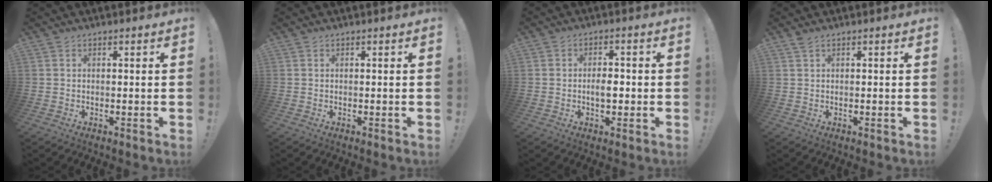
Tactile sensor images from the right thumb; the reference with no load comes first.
{"total": 0.0}
{"total": 4.2, "force": [-1.0, 2.6, 3.1], "torque": [-0.038, 0.005, -0.020]}
{"total": 1.0, "force": [0.8, 0.1, 0.6], "torque": [-0.006, -0.003, 0.013]}